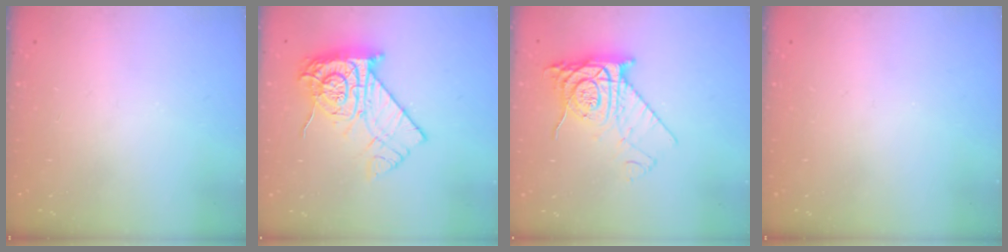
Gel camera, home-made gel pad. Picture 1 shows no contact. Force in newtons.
{"total": 15.4, "press": 15.4, "slide": 1.3}
{"total": 11.1, "press": 11.1, "slide": 1.1}
{"total": 0.0}